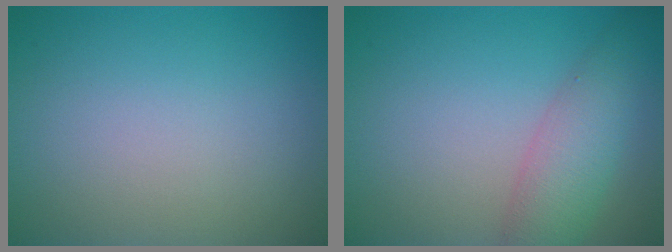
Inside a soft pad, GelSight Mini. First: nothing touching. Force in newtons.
{"total": 4.3, "press": 4.3, "slide": 0.1}